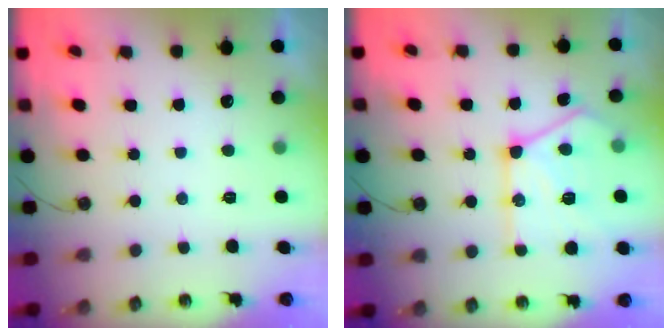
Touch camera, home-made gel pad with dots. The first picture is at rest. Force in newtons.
{"total": 17.4, "press": 17.3, "slide": 0.8}